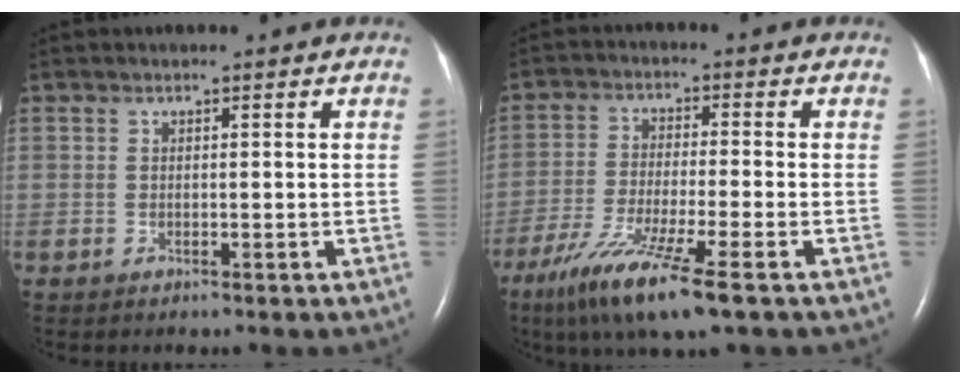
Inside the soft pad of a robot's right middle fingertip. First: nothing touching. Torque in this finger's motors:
{"motor_torque": [1.21, -0.93, 0.26, 0.15]}